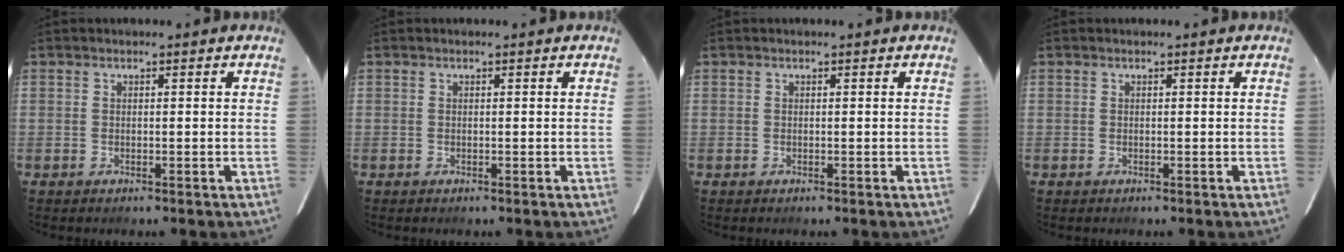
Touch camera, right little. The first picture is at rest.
{"total": 0.0}
{"total": 0.0}
{"total": 0.0}